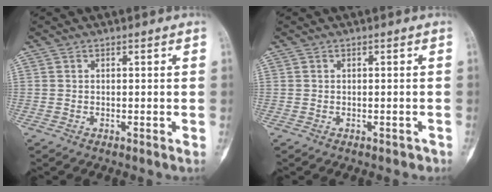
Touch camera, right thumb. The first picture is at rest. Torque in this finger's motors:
{"motor_torque": [0.11, -0.15, 0.15, -0.16, 0.03]}